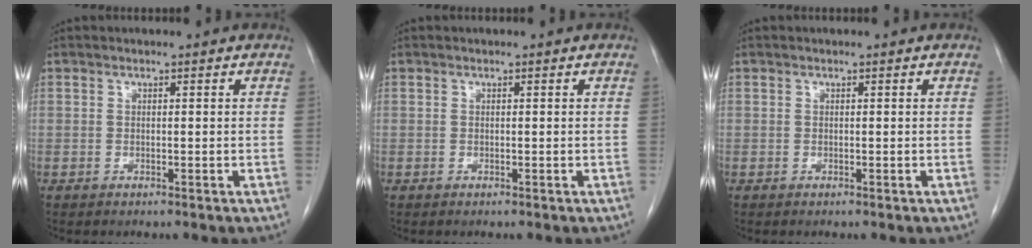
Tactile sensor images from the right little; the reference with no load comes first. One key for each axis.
{"total": 0.0}
{"total": 0.0}